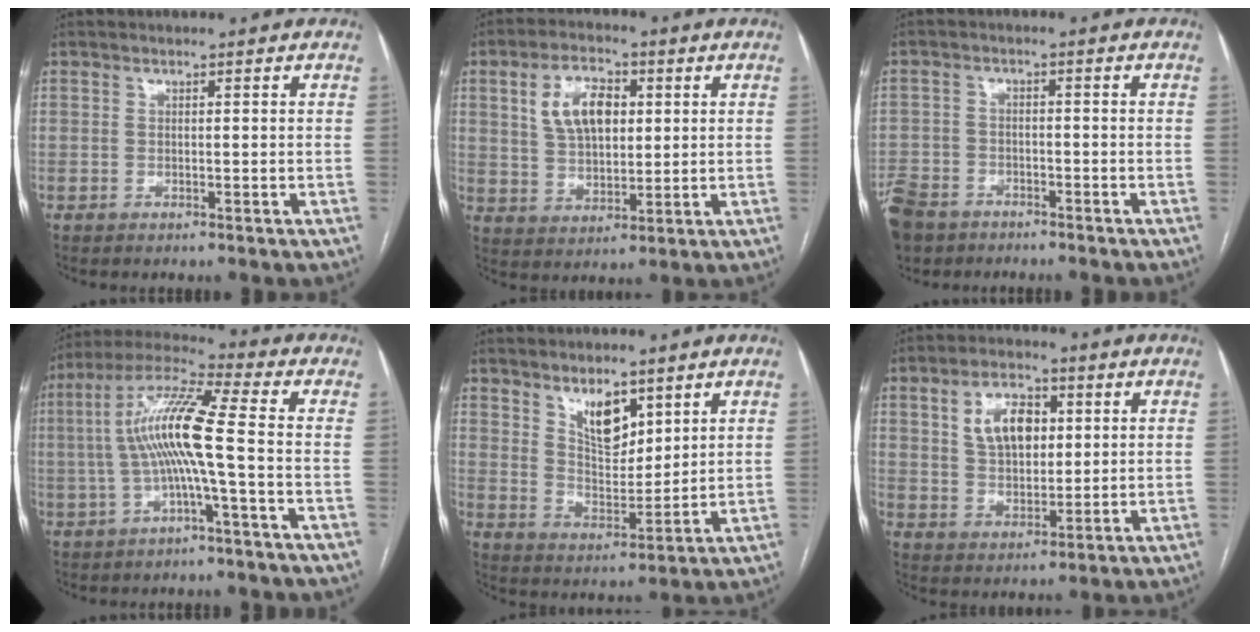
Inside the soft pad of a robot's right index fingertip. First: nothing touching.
{"total": 9.2, "force": [2.8, 5.2, 7.1], "torque": [-0.137, 0.020, 0.056]}
{"total": 12.0, "force": [-8.1, 7.5, 4.5], "torque": [-0.139, -0.007, -0.136]}
{"total": 11.1, "force": [-1.2, -0.2, 11.1], "torque": [-0.223, 0.026, -0.027]}
{"total": 7.3, "force": [4.5, 3.3, 4.6], "torque": [-0.082, -0.009, 0.089]}
{"total": 8.5, "force": [2.7, 5.1, 6.3], "torque": [-0.117, 0.017, 0.055]}